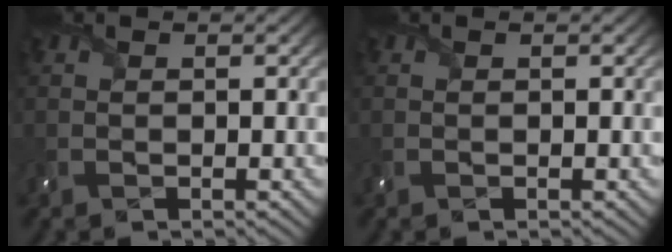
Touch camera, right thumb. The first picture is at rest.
{"total": 0.0}